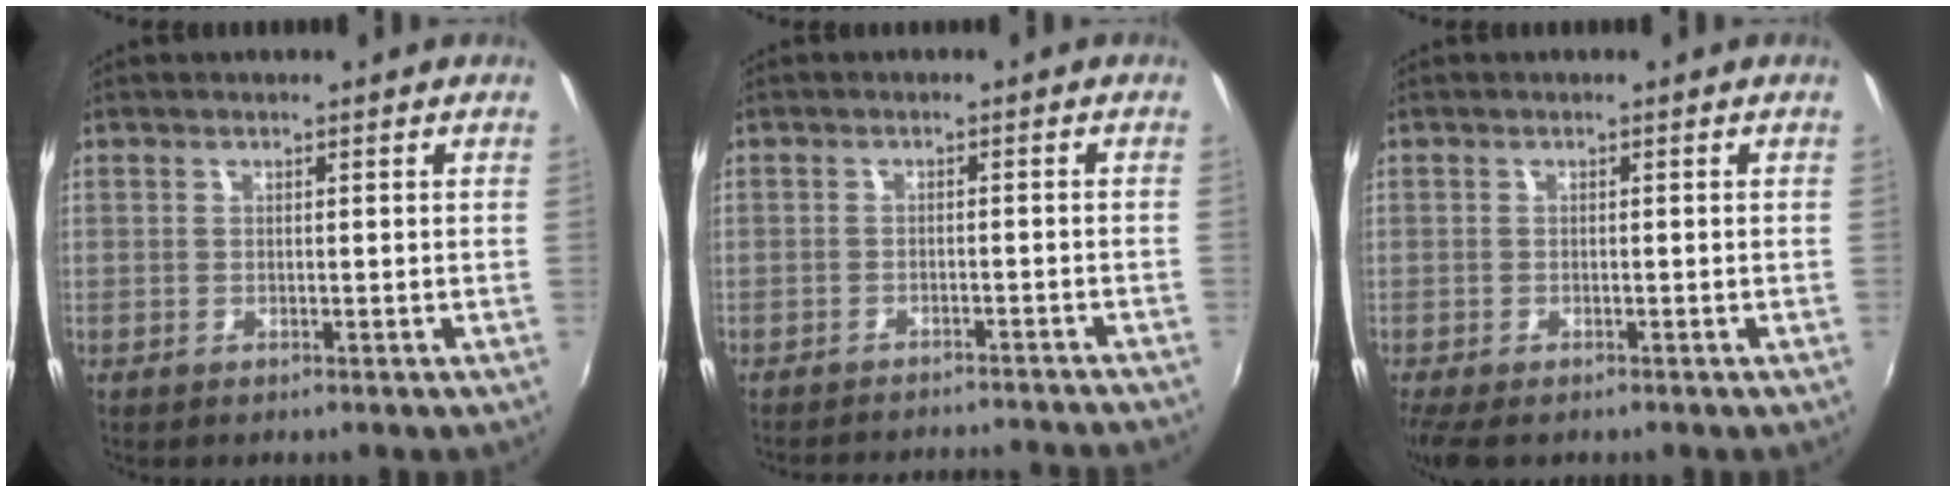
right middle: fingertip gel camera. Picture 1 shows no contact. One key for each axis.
{"total": 14.8, "fx": -13.6, "fy": 1.9, "fz": 5.4, "tx": -0.103, "ty": -0.018, "tz": -0.176}
{"total": 4.9, "fx": -3.4, "fy": 1.7, "fz": 3.0, "tx": -0.067, "ty": -0.024, "tz": -0.058}